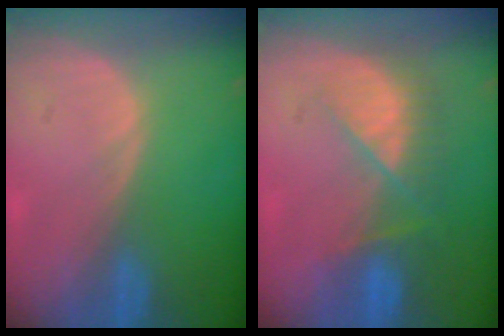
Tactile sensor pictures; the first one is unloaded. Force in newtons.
{"total": 7.6, "press": 6.9, "slide": 3.1}